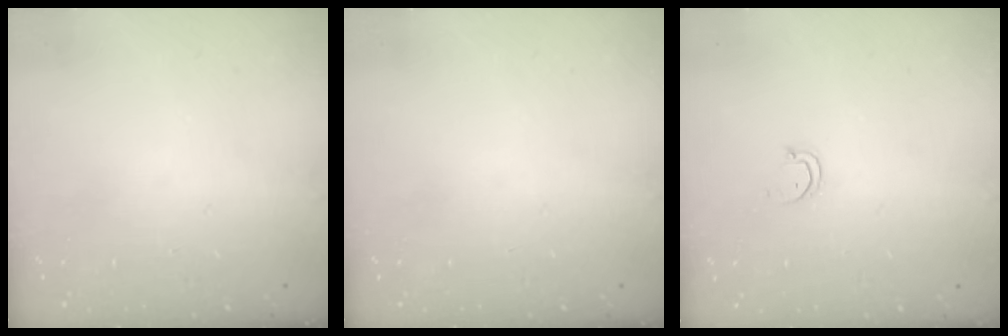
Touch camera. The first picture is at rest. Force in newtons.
{"total": 0.0}
{"total": 2.5, "press": 2.5, "slide": 0.3}